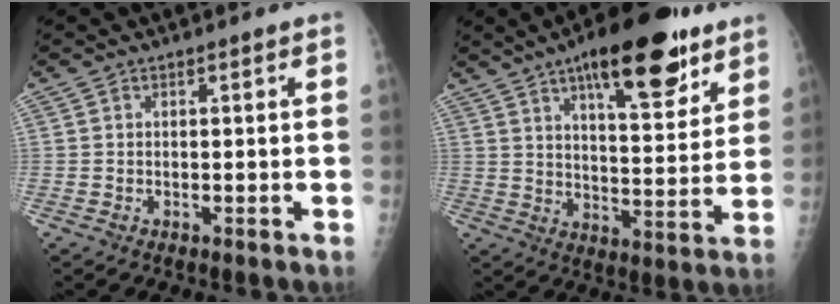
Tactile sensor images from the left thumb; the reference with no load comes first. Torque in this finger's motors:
{"motor_torque": [0.54, 0.59, 0.47, -0.27, 0.31]}